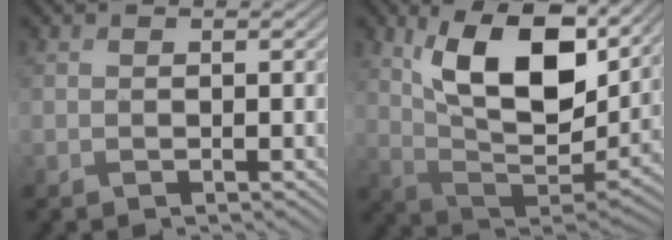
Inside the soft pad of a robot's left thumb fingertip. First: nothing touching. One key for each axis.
{"total": 14.6, "fx": 6.5, "fy": 7.2, "fz": 10.8, "tx": -0.210, "ty": -0.013, "tz": 0.125}